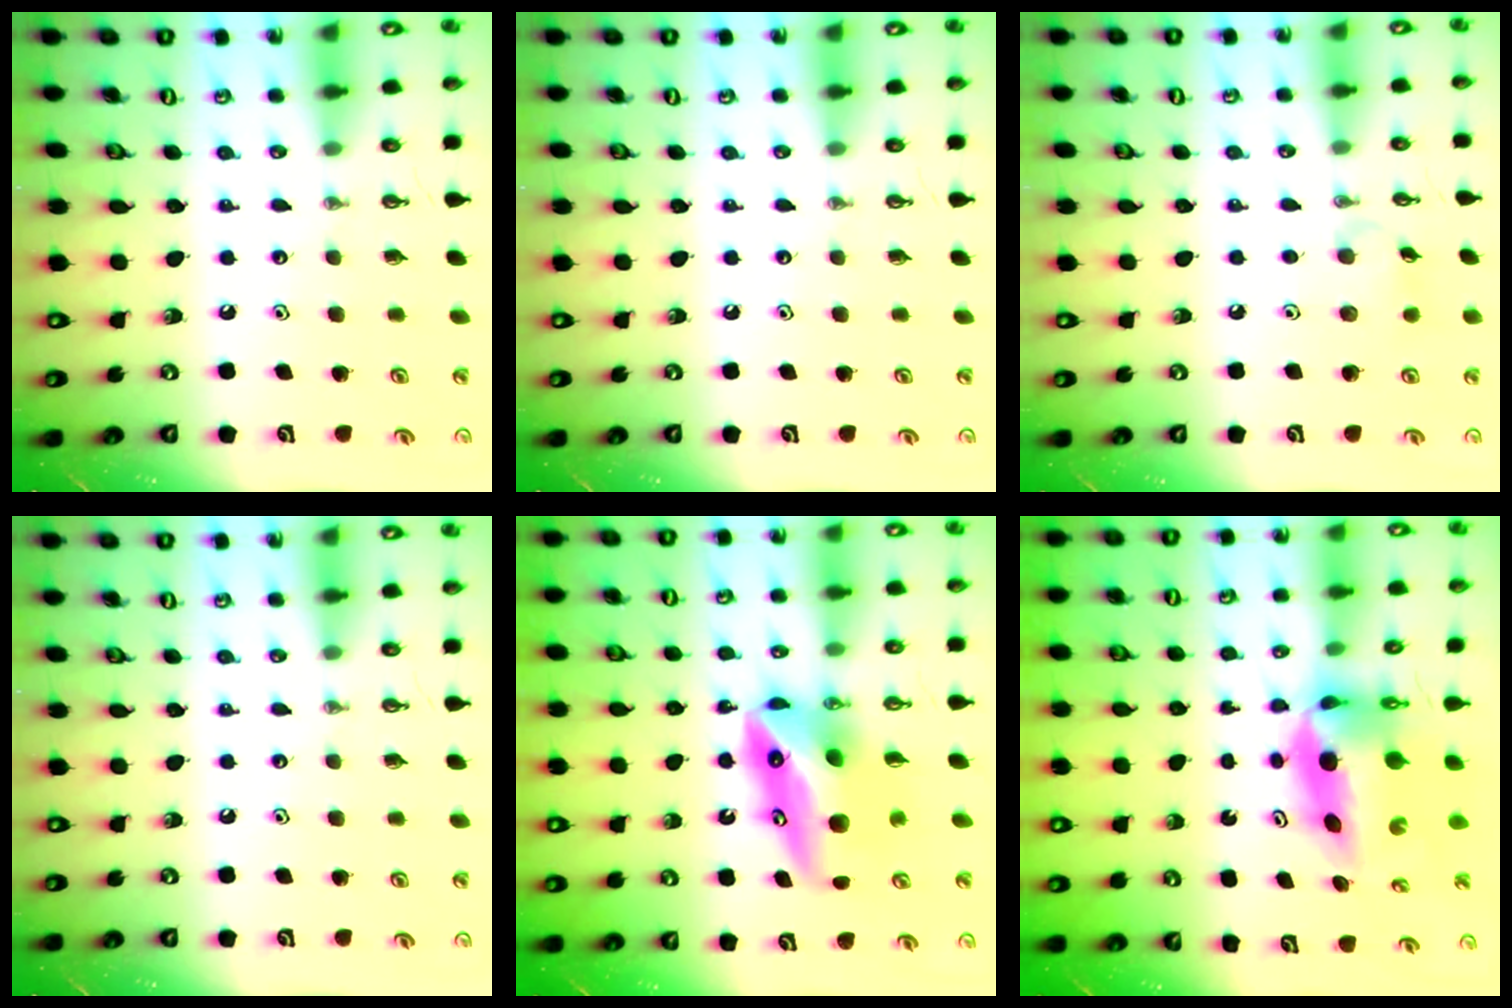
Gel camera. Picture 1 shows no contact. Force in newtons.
{"total": 0.0}
{"total": 5.1, "press": 5.0, "slide": 1.0}
{"total": 0.0}
{"total": 10.9, "press": 10.8, "slide": 1.6}
{"total": 8.3, "press": 7.0, "slide": 4.4}